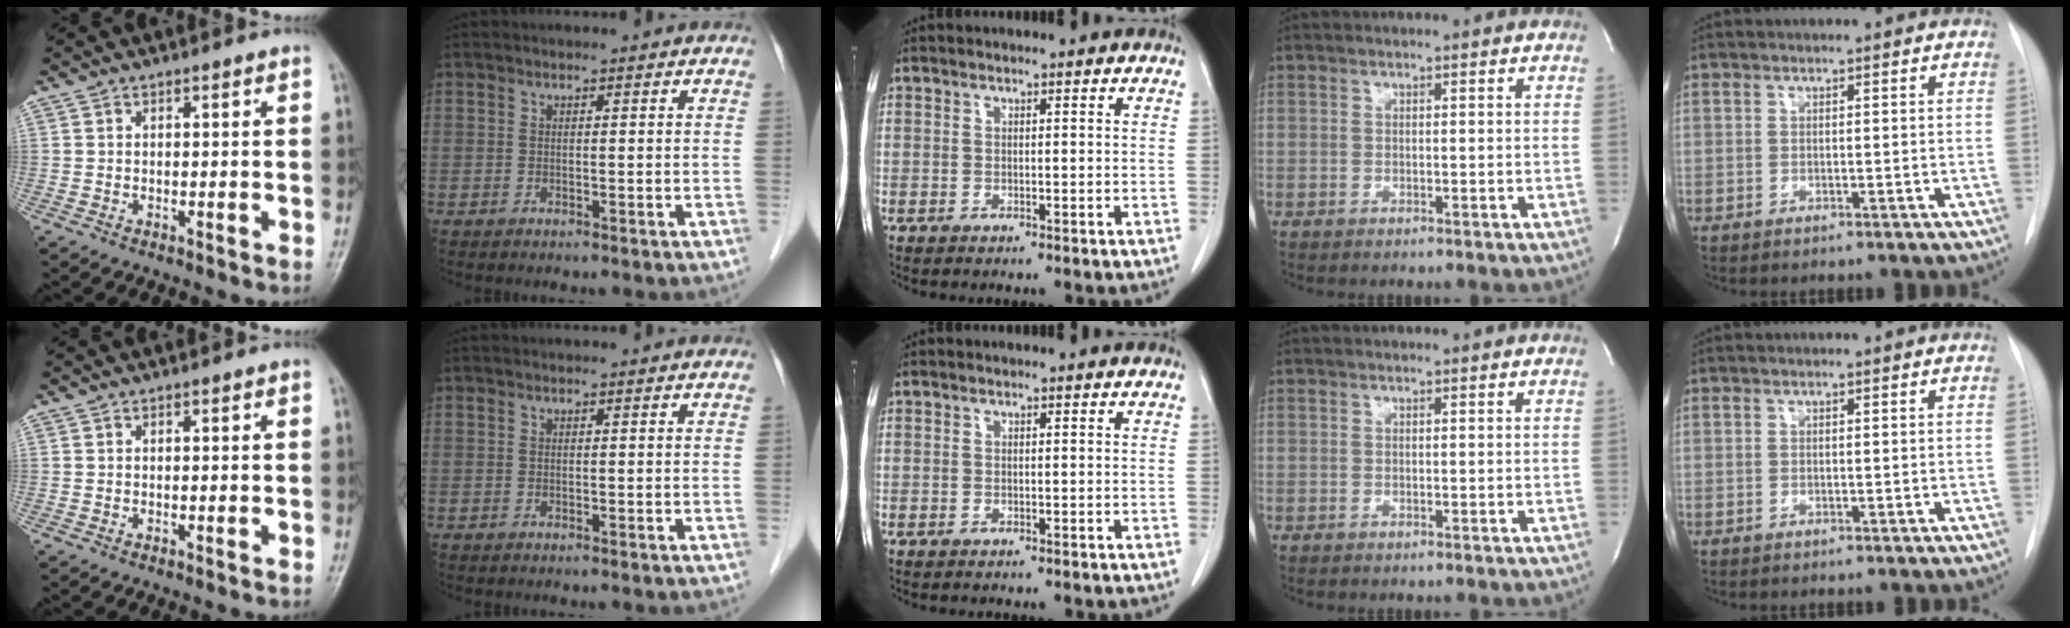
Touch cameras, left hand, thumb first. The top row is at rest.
{}